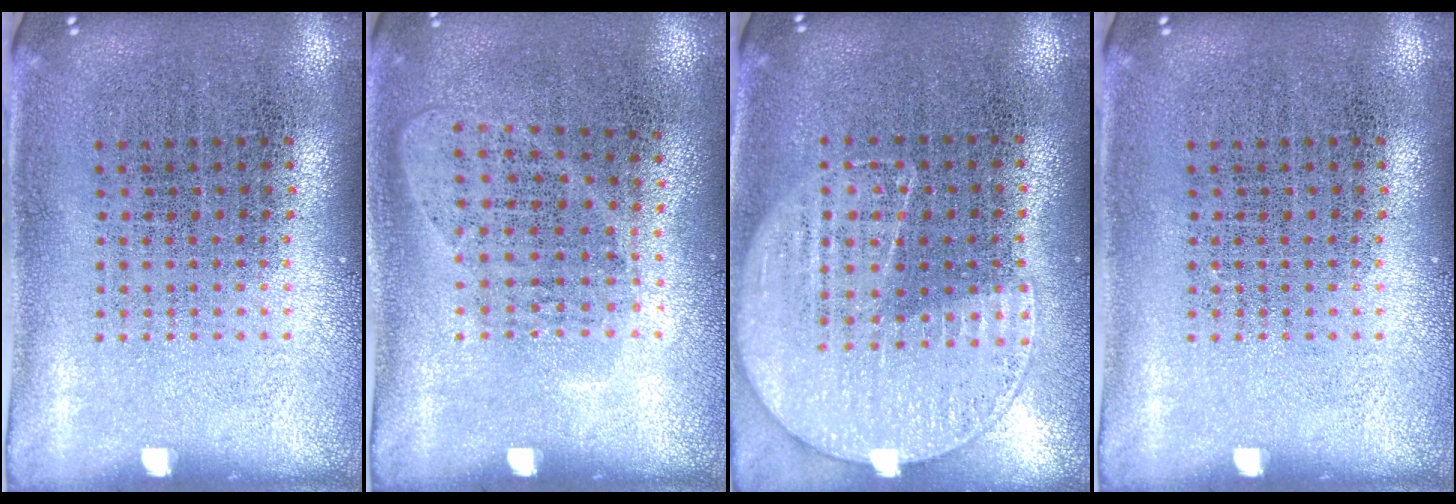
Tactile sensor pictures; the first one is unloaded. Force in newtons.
{"total": 1.0, "press": 0.9, "slide": 0.4}
{"total": 1.1, "press": 1.0, "slide": 0.6}
{"total": 0.0}